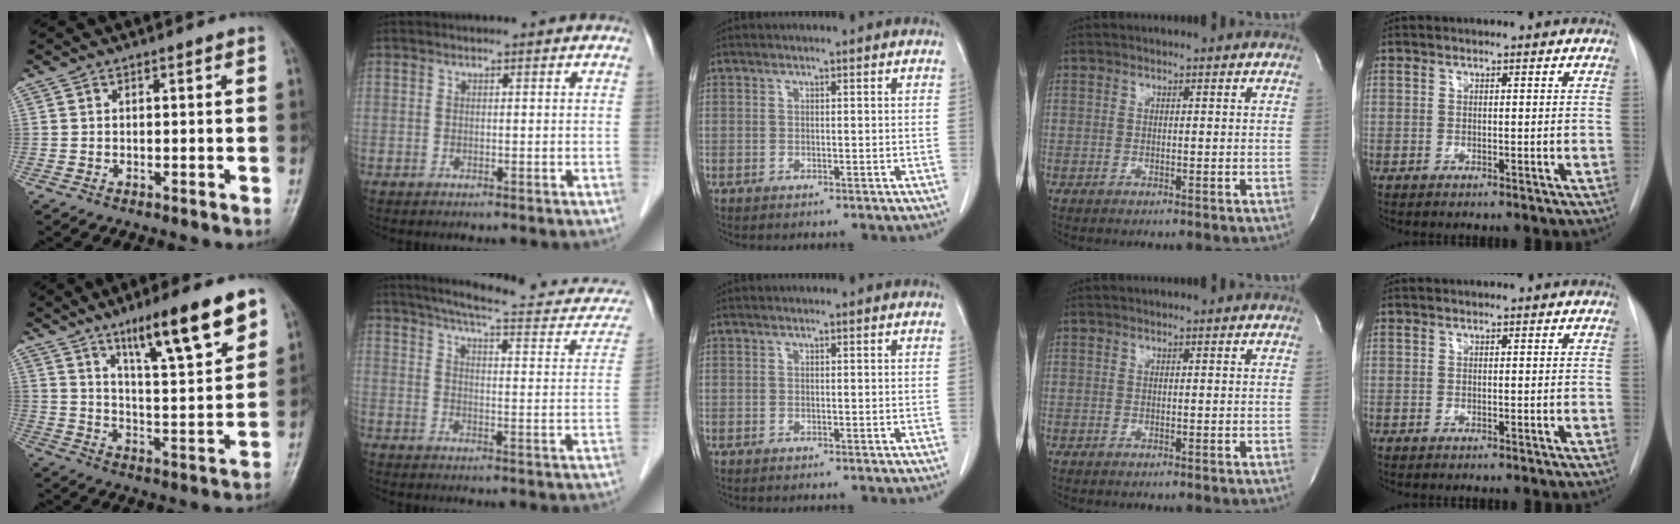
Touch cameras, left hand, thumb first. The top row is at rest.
{"thumb": {"total": 16.7, "force": [10.2, 3.1, 12.8], "torque": [-0.181, -0.050, 0.168]}, "index": {"total": 19.5, "force": [17.7, 2.6, 7.8], "torque": [-0.095, -0.034, 0.214]}}